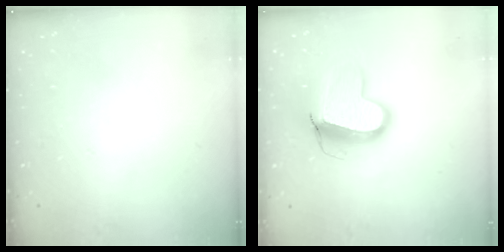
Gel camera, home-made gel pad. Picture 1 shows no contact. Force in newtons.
{"total": 12.8, "press": 12.7, "slide": 1.4}